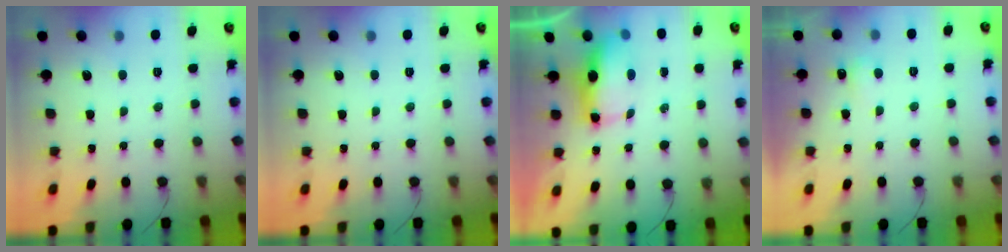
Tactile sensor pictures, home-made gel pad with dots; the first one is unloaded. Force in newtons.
{"total": 0.0}
{"total": 7.7, "press": 7.4, "slide": 2.0}
{"total": 2.2, "press": 2.2, "slide": 0.4}